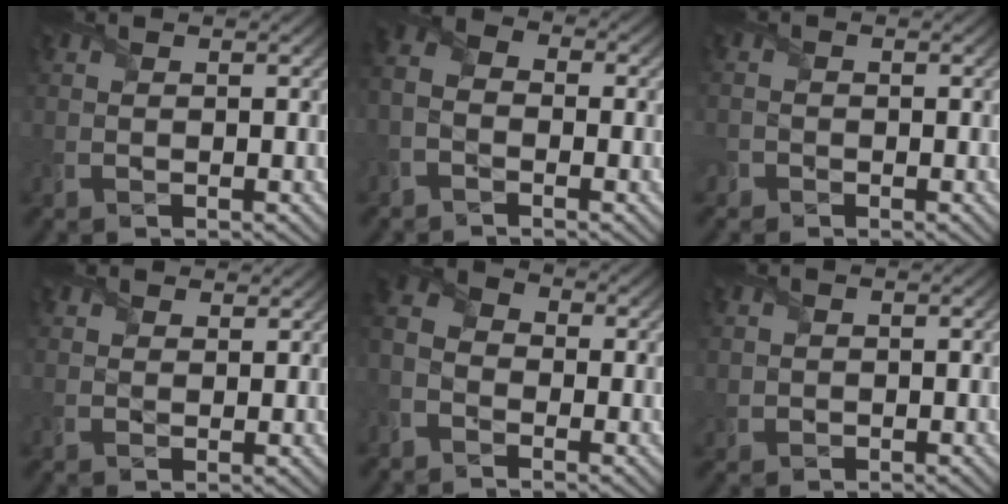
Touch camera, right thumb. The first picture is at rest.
{"total": 4.3, "force": [-1.9, 2.9, 2.5], "torque": [-0.062, 0.003, -0.042]}
{"total": 1.4, "force": [-1.1, 1.0, -0.1], "torque": [0.007, 0.000, -0.023]}
{"total": 2.3, "force": [2.0, 1.0, 0.6], "torque": [-0.015, 0.002, 0.041]}
{"total": 5.7, "force": [-2.8, 3.9, 3.0], "torque": [-0.078, -0.004, -0.064]}
{"total": 1.0, "force": [0.6, 0.8, 0.0], "torque": [-0.009, -0.003, 0.012]}